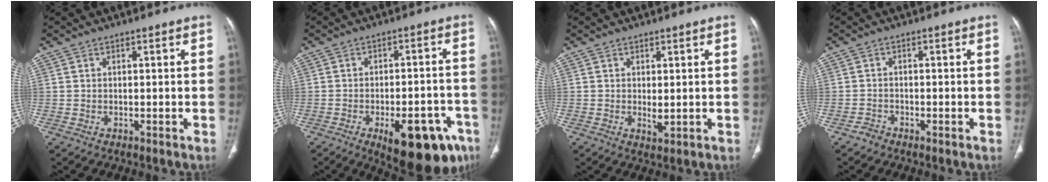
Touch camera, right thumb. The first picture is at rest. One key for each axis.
{"total": 17.6, "fx": -8.8, "fy": 7.3, "fz": 13.3, "tx": -0.117, "ty": 0.036, "tz": -0.105}
{"total": 2.0, "fx": 0.0, "fy": 0.9, "fz": 1.8, "tx": -0.032, "ty": -0.008, "tz": 0.005}
{"total": 1.3, "fx": -1.2, "fy": 0.6, "fz": 0.0, "tx": 0.001, "ty": 0.000, "tz": -0.027}